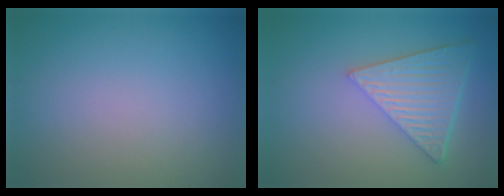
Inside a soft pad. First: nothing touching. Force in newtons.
{"total": 6.5, "press": 4.6, "slide": 4.6}